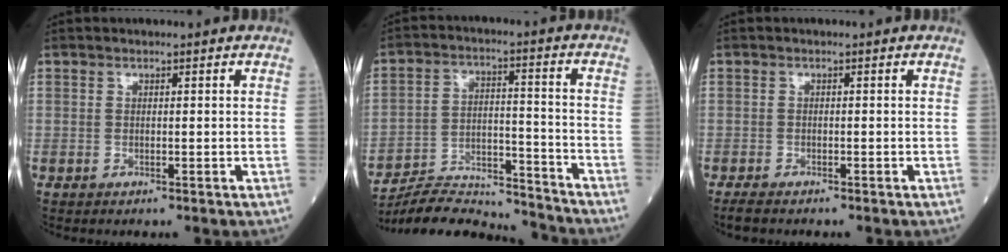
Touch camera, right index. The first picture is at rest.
{"total": 14.9, "force": [-14.7, 1.1, 1.8], "torque": [-0.031, 0.023, -0.233]}
{"total": 1.7, "force": [-1.5, 0.4, 0.9], "torque": [-0.024, -0.006, -0.023]}